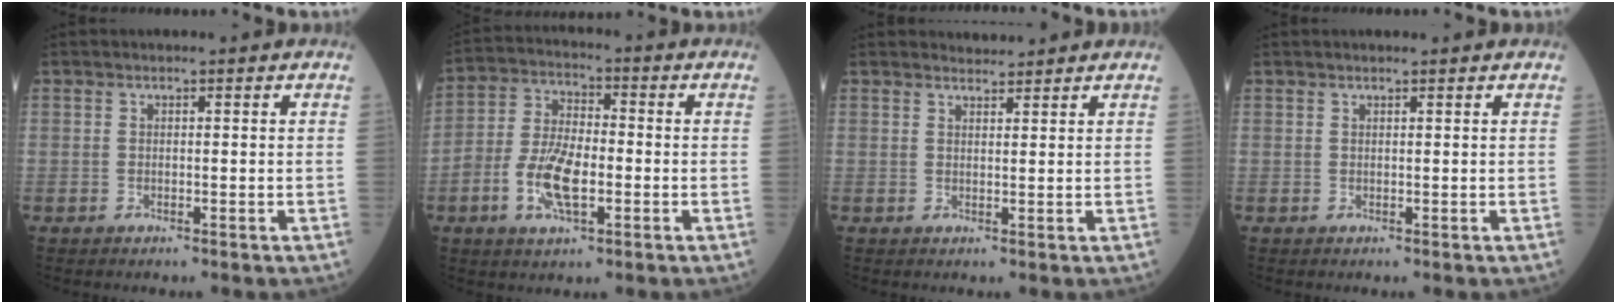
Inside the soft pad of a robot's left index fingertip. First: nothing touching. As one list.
[{"total": 9.1, "force": [-3.0, 3.9, 7.7], "torque": [-0.167, 0.002, -0.059]}, {"total": 1.9, "force": [1.9, 0.2, -0.3], "torque": [-0.003, 0.007, 0.032]}, {"total": 1.5, "force": [1.4, 0.1, 0.6], "torque": [-0.006, 0.010, 0.020]}]